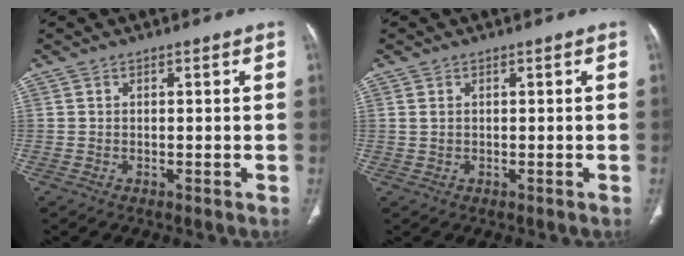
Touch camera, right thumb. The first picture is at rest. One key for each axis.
{"total": 1.0, "fx": 0.3, "fy": 0.6, "fz": 0.6, "tx": -0.017, "ty": 0.003, "tz": 0.012}